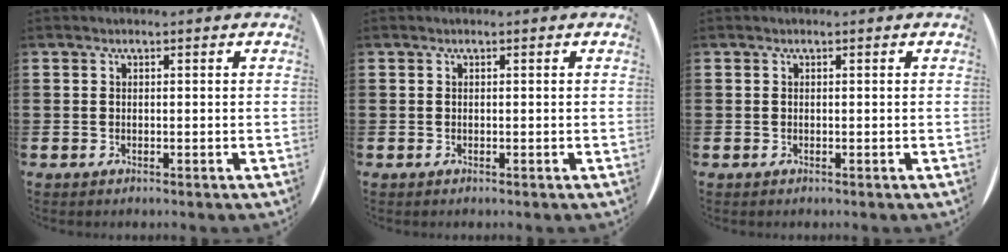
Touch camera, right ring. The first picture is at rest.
{"total": 0.0}
{"total": 0.0}